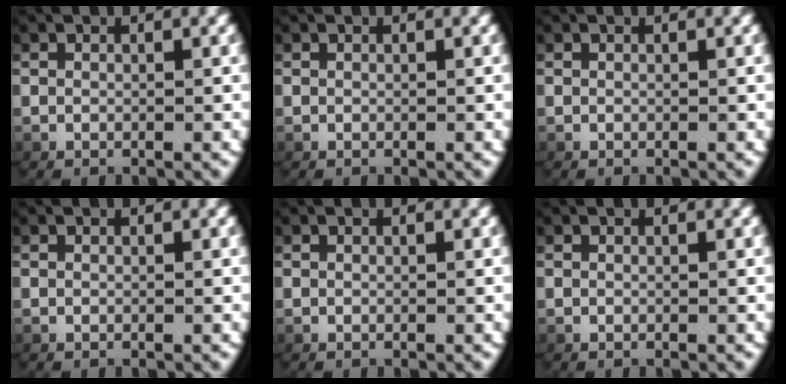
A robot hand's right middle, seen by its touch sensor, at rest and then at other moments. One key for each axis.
{"total": 0.0}
{"total": 0.0}
{"total": 0.0}
{"total": 0.0}
{"total": 0.0}